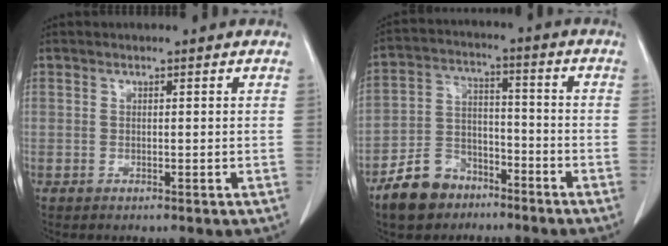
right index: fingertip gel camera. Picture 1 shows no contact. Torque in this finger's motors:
{"motor_torque": [-0.19, -0.40, -0.55, -0.21]}